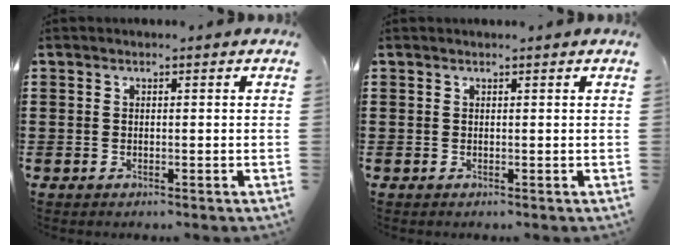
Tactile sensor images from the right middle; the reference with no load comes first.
{"total": 0.0}